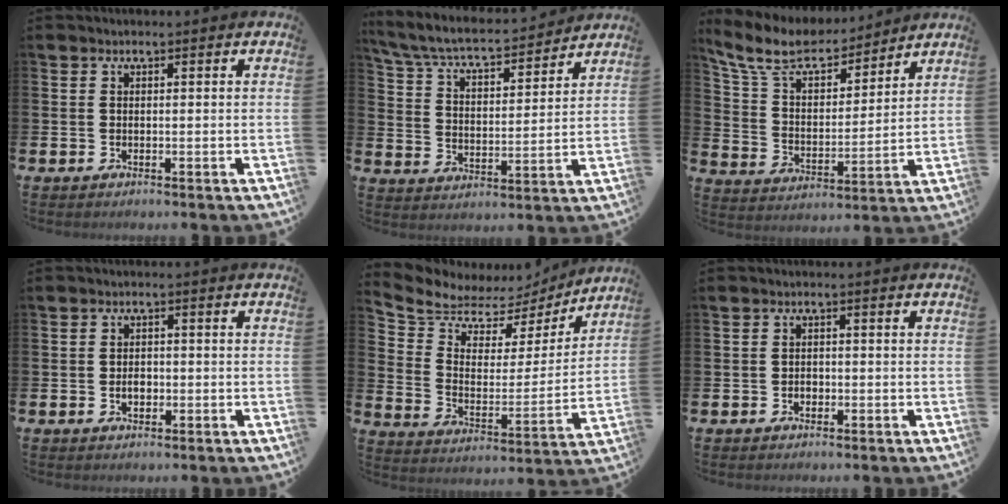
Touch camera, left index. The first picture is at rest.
{"total": 7.0, "force": [6.4, 1.5, 2.5], "torque": [-0.081, -0.048, 0.106]}
{"total": 10.2, "force": [9.0, 3.2, 3.7], "torque": [-0.122, -0.051, 0.161]}
{"total": 2.0, "force": [-0.5, 1.4, 1.3], "torque": [-0.017, 0.001, -0.013]}
{"total": 7.3, "force": [6.2, 3.7, 1.1], "torque": [-0.075, -0.045, 0.108]}
{"total": 1.1, "force": [-0.5, 0.9, 0.5], "torque": [-0.010, 0.004, -0.011]}